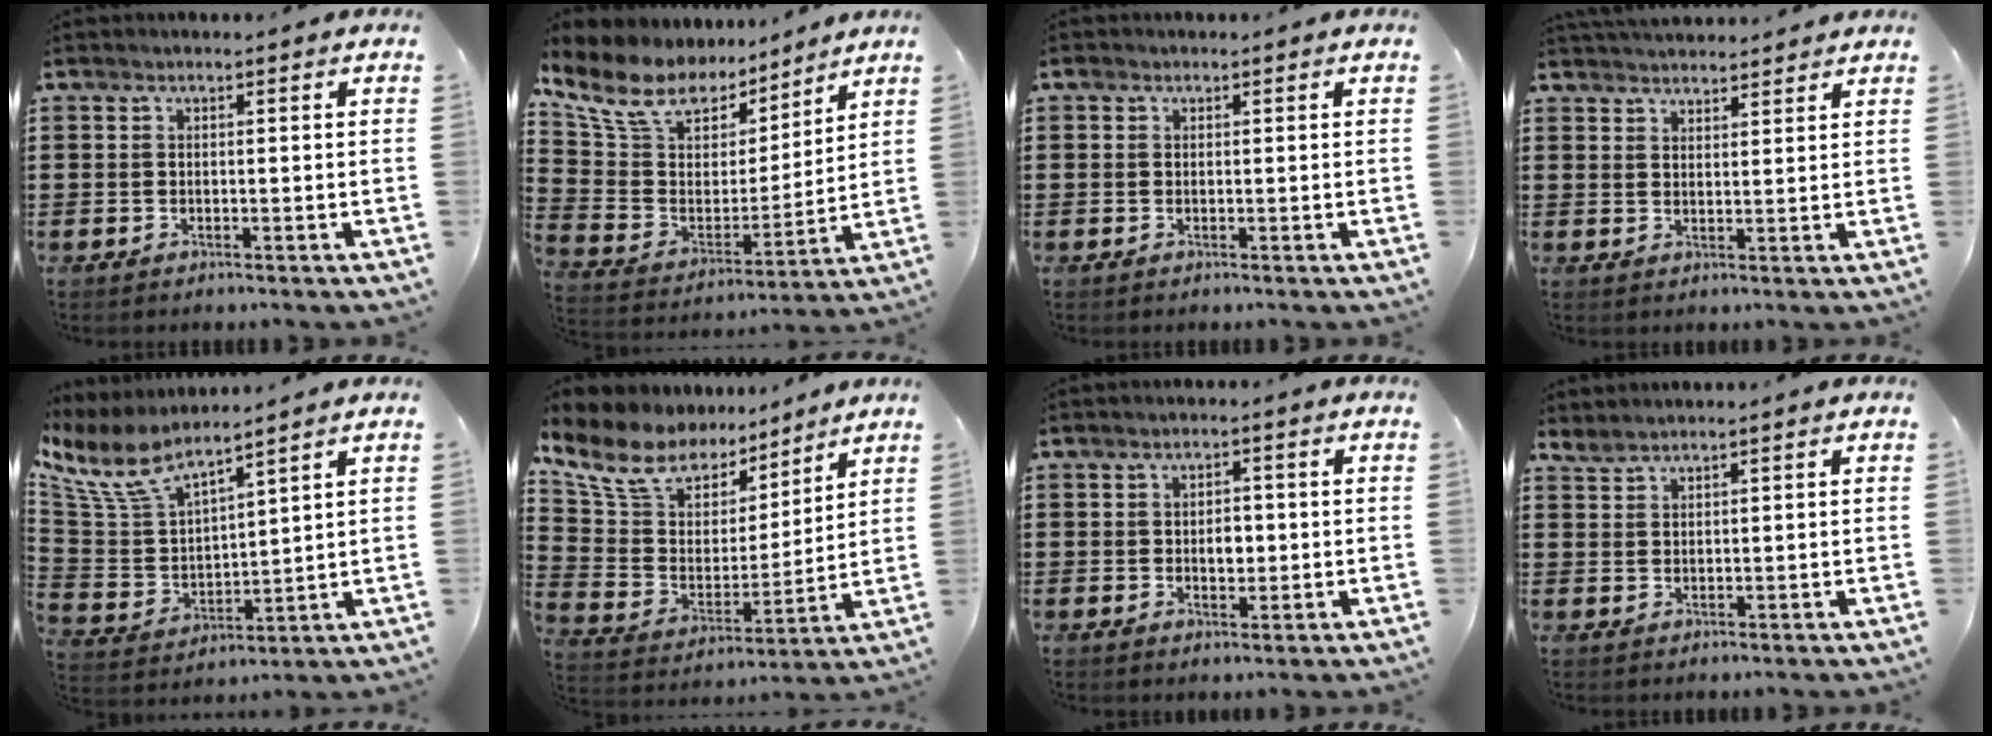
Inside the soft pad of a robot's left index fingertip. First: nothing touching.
{"total": 11.4, "force": [9.3, 5.4, 3.9], "torque": [-0.130, -0.050, 0.170]}
{"total": 0.5, "force": [0.1, 0.5, 0.2], "torque": [-0.005, 0.004, 0.001]}
{"total": 2.9, "force": [2.9, 0.2, -0.1], "torque": [-0.006, -0.007, 0.056]}
{"total": 9.3, "force": [7.2, 3.3, 4.9], "torque": [-0.140, -0.038, 0.125]}
{"total": 11.4, "force": [9.9, 4.9, 3.0], "torque": [-0.117, -0.062, 0.181]}
{"total": 2.7, "force": [-0.1, 1.7, 2.2], "torque": [-0.029, -0.002, -0.008]}
{"total": 1.5, "force": [1.4, 0.0, 0.3], "torque": [-0.009, -0.001, 0.029]}